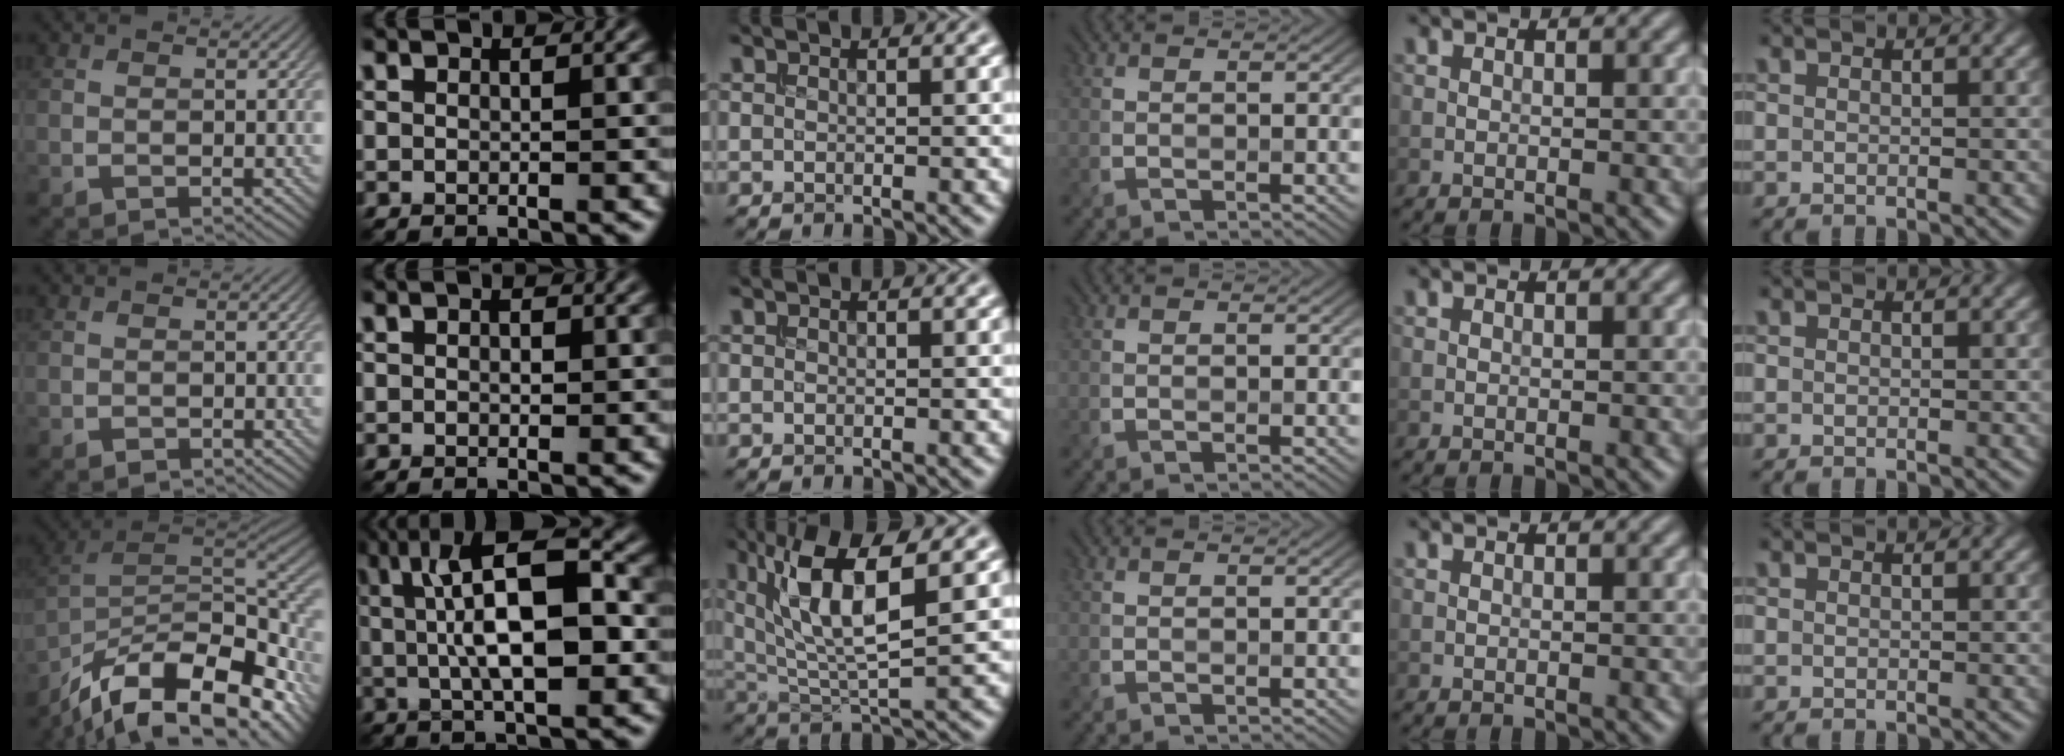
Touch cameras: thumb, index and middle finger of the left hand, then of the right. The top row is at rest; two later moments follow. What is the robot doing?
{"motion": "insert", "object": "bucket"}